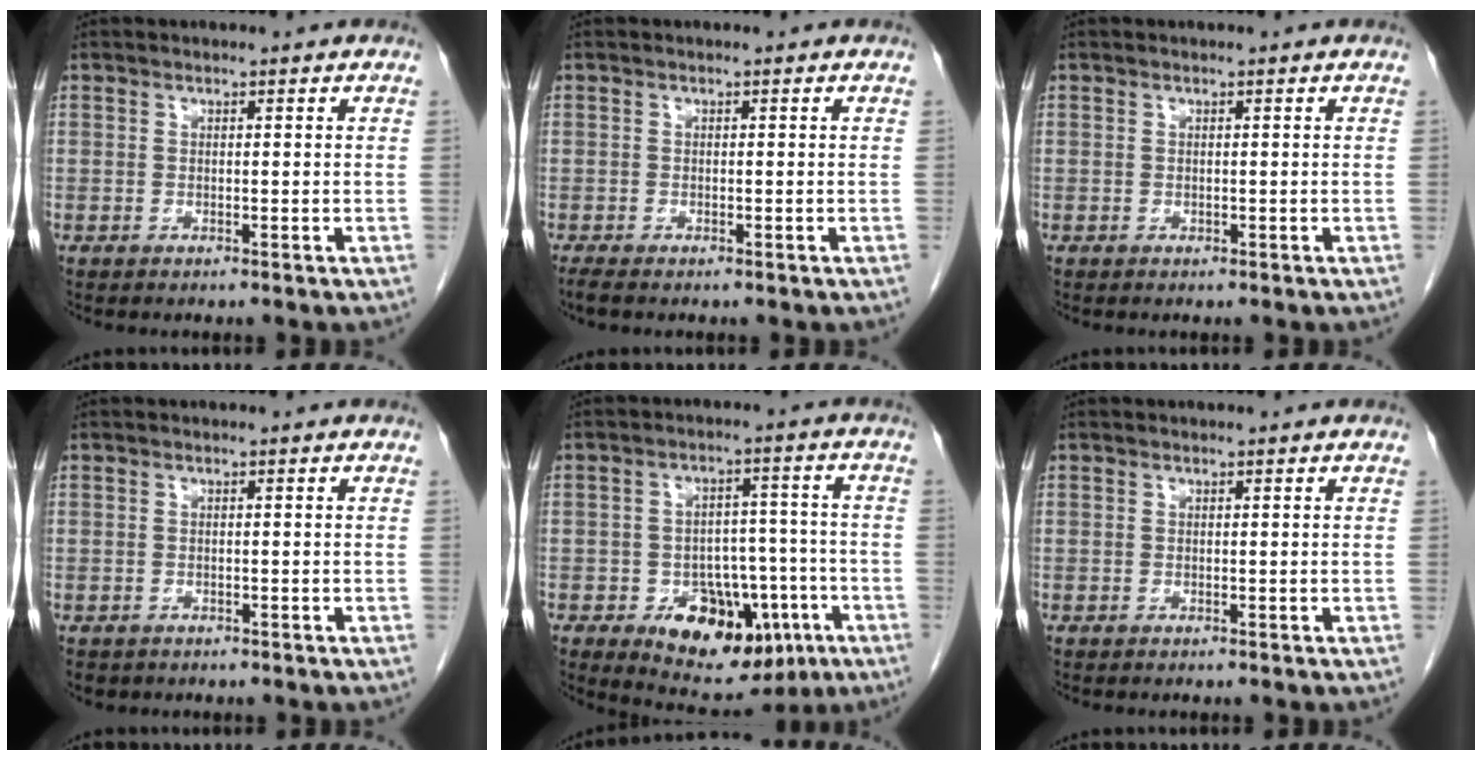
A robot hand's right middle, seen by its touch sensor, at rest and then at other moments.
{"total": 1.5, "force": [-1.2, 0.3, 0.9], "torque": [-0.025, -0.007, -0.020]}
{"total": 0.0}
{"total": 1.8, "force": [-1.3, 1.3, 0.4], "torque": [-0.012, -0.001, -0.016]}
{"total": 13.9, "force": [-6.3, 7.9, 9.6], "torque": [-0.132, 0.015, -0.083]}
{"total": 0.0}